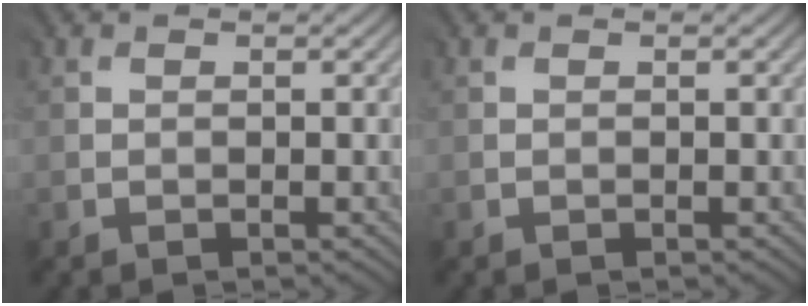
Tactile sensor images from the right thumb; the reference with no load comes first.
{"total": 0.0}